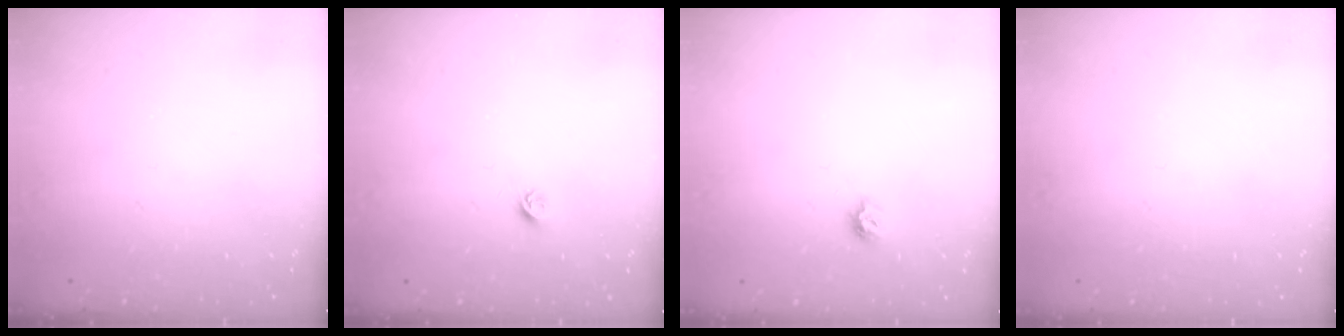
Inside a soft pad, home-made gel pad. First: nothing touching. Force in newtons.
{"total": 5.0, "press": 4.9, "slide": 0.7}
{"total": 5.7, "press": 5.6, "slide": 0.8}
{"total": 0.7, "press": 0.7, "slide": 0.1}